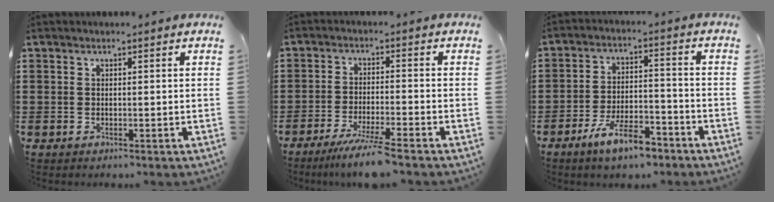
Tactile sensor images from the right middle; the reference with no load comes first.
{"total": 5.4, "force": [-4.4, -0.2, 3.0], "torque": [-0.060, -0.018, -0.082]}
{"total": 8.2, "force": [-5.9, 2.3, 5.2], "torque": [-0.105, 0.005, -0.110]}